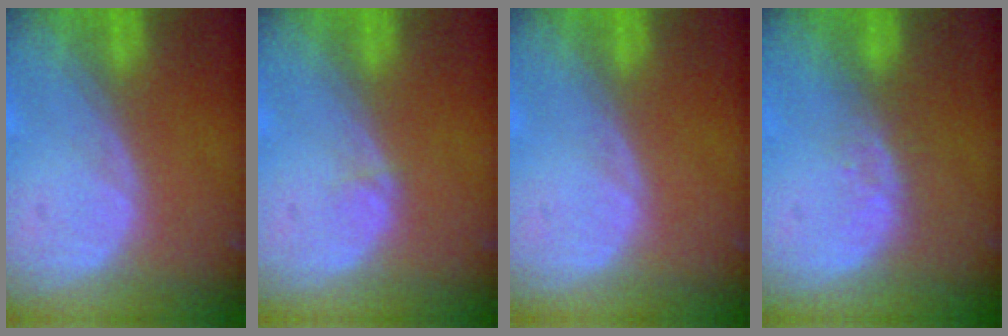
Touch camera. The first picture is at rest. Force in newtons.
{"total": 0.5, "press": 0.5, "slide": 0.1}
{"total": 0.0}
{"total": 2.9, "press": 2.3, "slide": 1.8}